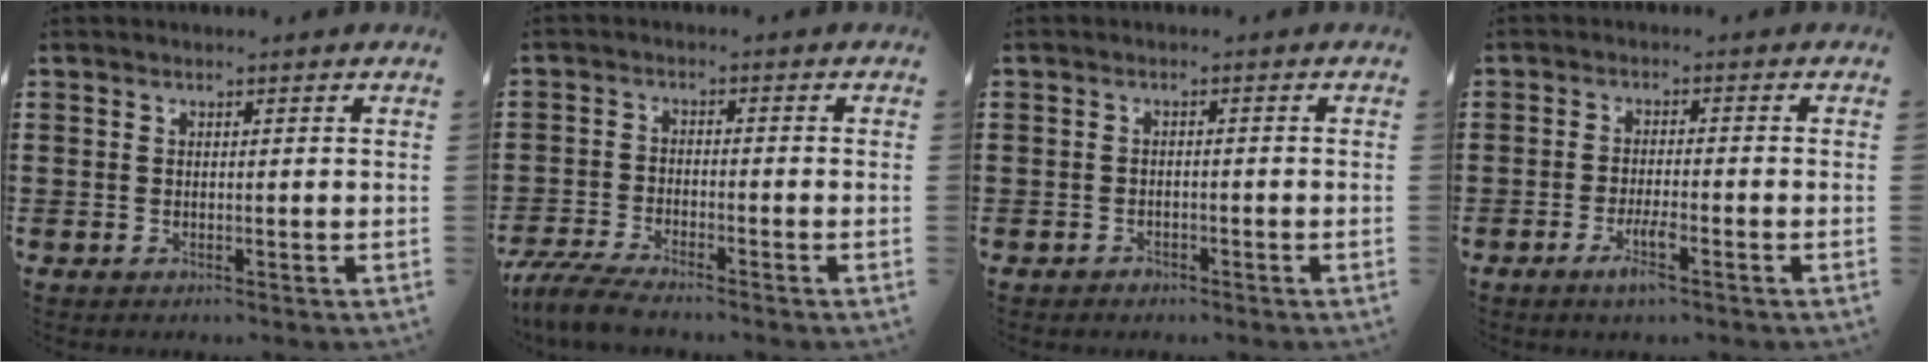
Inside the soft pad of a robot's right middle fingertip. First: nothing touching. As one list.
[{"total": 5.0, "force": [-4.6, 0.6, 1.8], "torque": [-0.058, -0.011, -0.097]}, {"total": 1.3, "force": [-1.1, 0.6, 0.1], "torque": [-0.005, 0.001, -0.025]}, {"total": 4.2, "force": [-2.3, 0.6, 3.4], "torque": [-0.068, -0.005, -0.043]}]